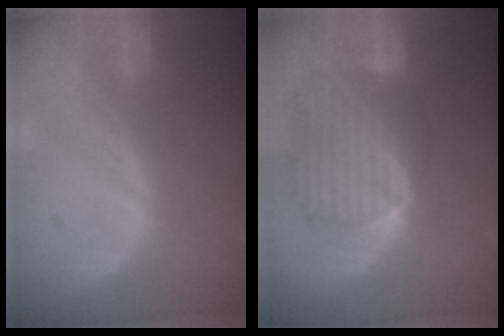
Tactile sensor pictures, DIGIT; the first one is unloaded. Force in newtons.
{"total": 10.6, "press": 9.0, "slide": 5.5}